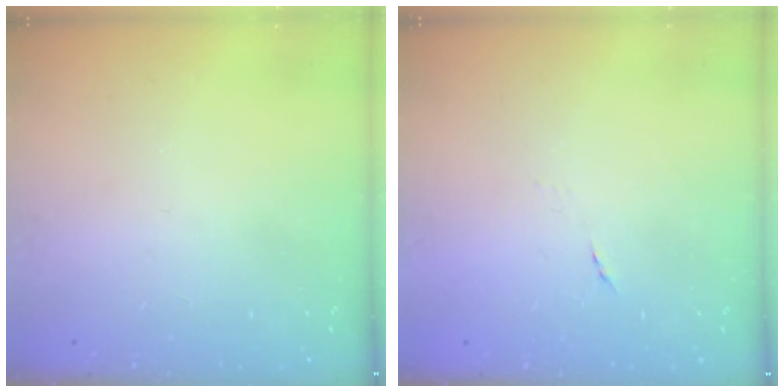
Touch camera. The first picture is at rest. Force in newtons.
{"total": 4.3, "press": 4.2, "slide": 1.2}